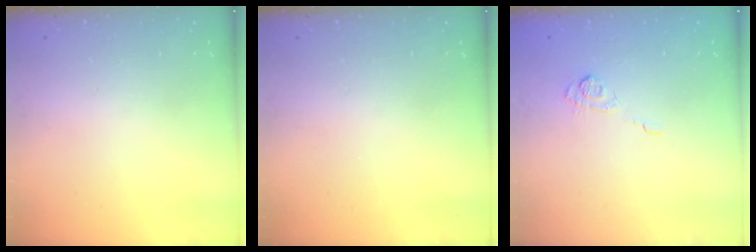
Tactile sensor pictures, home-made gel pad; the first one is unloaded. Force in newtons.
{"total": 0.0}
{"total": 8.2, "press": 8.0, "slide": 1.5}